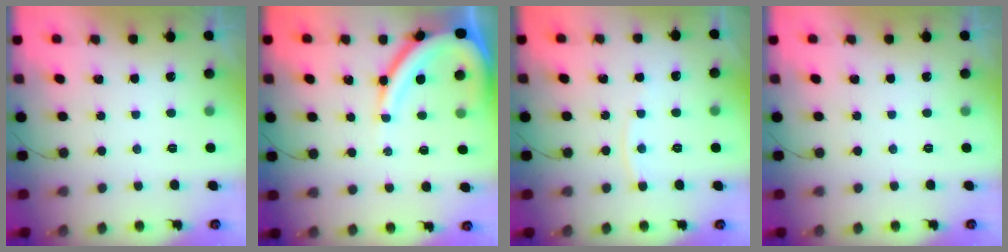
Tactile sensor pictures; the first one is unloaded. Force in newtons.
{"total": 11.4, "press": 11.3, "slide": 1.3}
{"total": 4.4, "press": 4.3, "slide": 0.7}
{"total": 0.0}